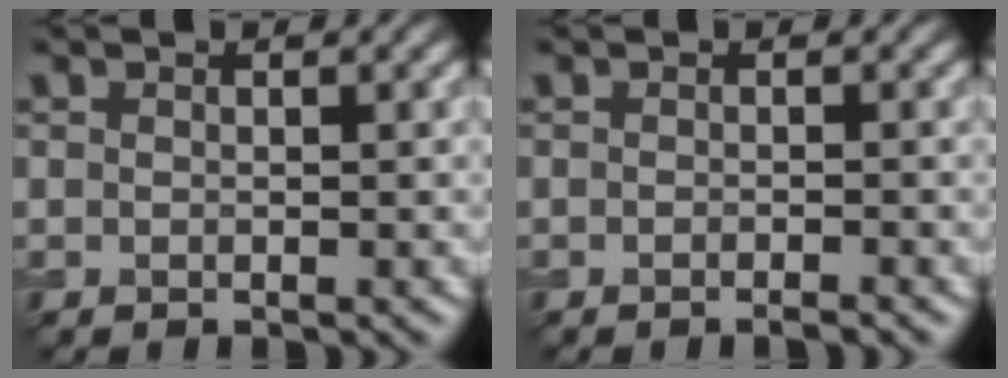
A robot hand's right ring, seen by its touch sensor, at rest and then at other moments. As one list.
[{"total": 0.9, "force": [-0.7, 0.1, 0.6], "torque": [-0.007, -0.001, -0.014]}]